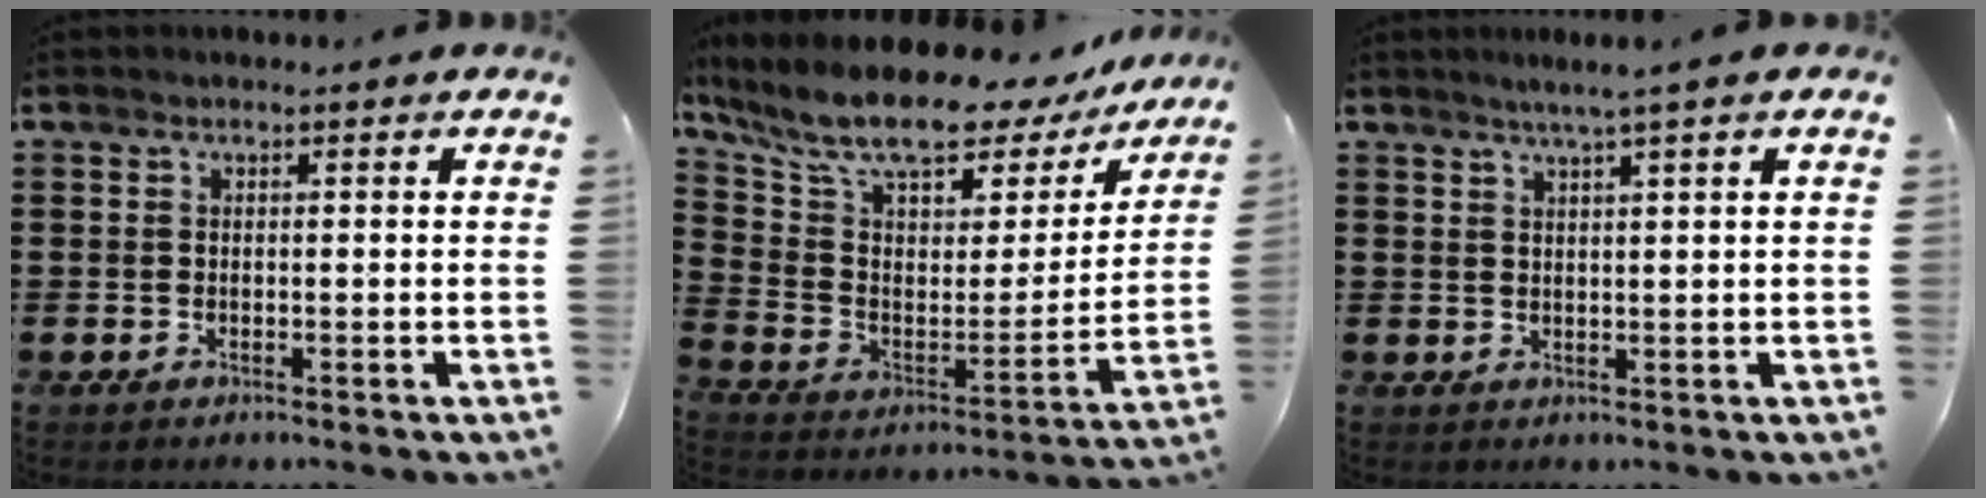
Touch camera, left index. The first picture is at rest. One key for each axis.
{"total": 11.7, "fx": 9.5, "fy": 3.2, "fz": 6.0, "tx": -0.143, "ty": -0.064, "tz": 0.162}
{"total": 2.4, "fx": 1.7, "fy": -0.6, "fz": 1.6, "tx": -0.034, "ty": -0.002, "tz": 0.030}